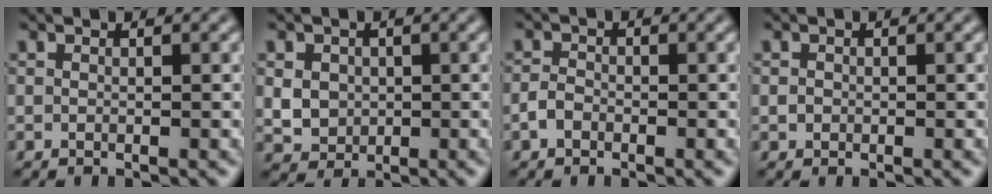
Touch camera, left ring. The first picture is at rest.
{"total": 3.1, "force": [0.4, 2.7, 1.5], "torque": [-0.034, -0.001, 0.010]}
{"total": 1.4, "force": [-0.8, 0.9, 0.6], "torque": [-0.009, 0.003, -0.020]}
{"total": 0.6, "force": [-0.1, 0.6, 0.1], "torque": [0.003, -0.003, -0.003]}